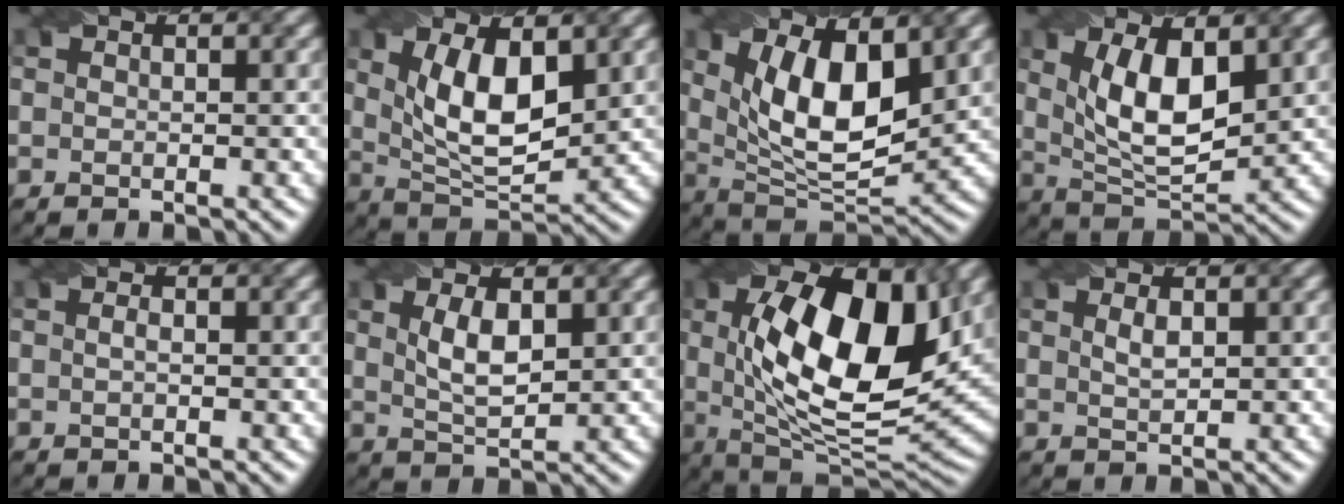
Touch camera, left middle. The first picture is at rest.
{"total": 7.6, "force": [1.9, 3.3, 6.5], "torque": [-0.124, -0.003, 0.036]}
{"total": 9.7, "force": [2.8, 4.2, 8.3], "torque": [-0.141, -0.009, 0.046]}
{"total": 7.4, "force": [1.9, 3.2, 6.4], "torque": [-0.124, -0.004, 0.036]}
{"total": 0.6, "force": [-0.1, 0.1, 0.5], "torque": [-0.015, 0.001, -0.002]}
{"total": 3.3, "force": [1.1, 1.3, 2.9], "torque": [-0.065, 0.000, 0.024]}
{"total": 14.5, "force": [2.9, 6.4, 12.8], "torque": [-0.206, -0.003, 0.043]}
{"total": 1.2, "force": [0.6, 0.4, 1.0], "torque": [-0.022, 0.001, 0.014]}